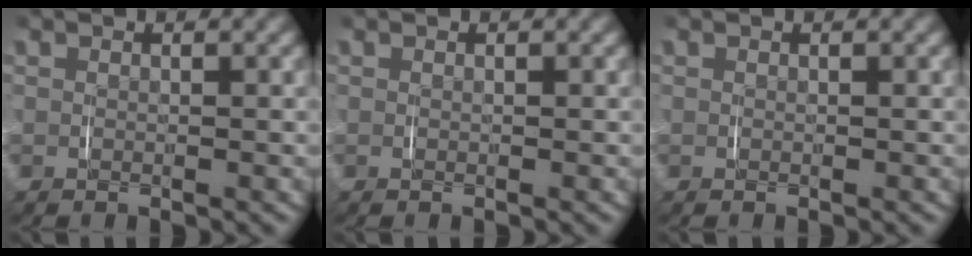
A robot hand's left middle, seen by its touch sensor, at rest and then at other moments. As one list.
[{"total": 0.0}, {"total": 0.0}]